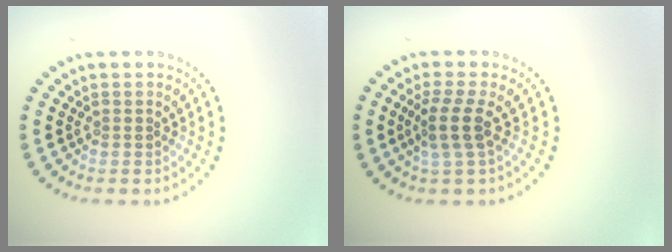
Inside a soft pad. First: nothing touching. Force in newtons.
{"total": 2.5, "press": 2.0, "slide": 1.6}